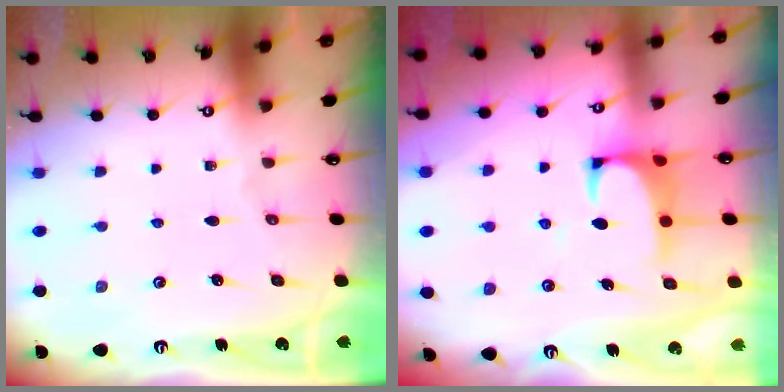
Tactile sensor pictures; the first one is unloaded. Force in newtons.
{"total": 1.5, "press": 1.3, "slide": 0.8}